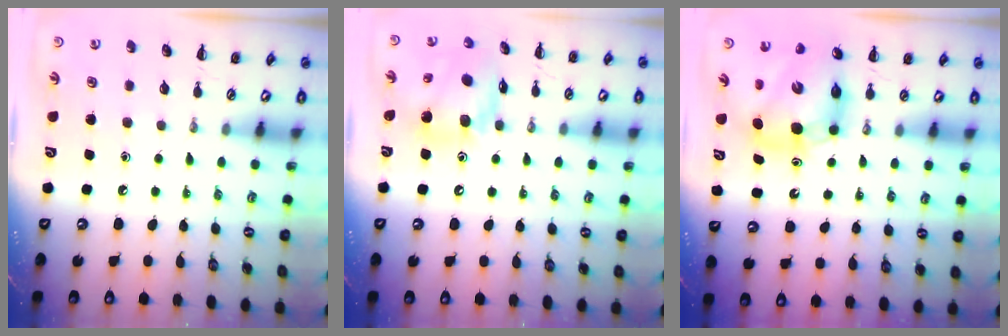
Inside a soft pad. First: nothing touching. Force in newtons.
{"total": 14.4, "press": 14.2, "slide": 2.2}
{"total": 9.4, "press": 9.0, "slide": 2.7}